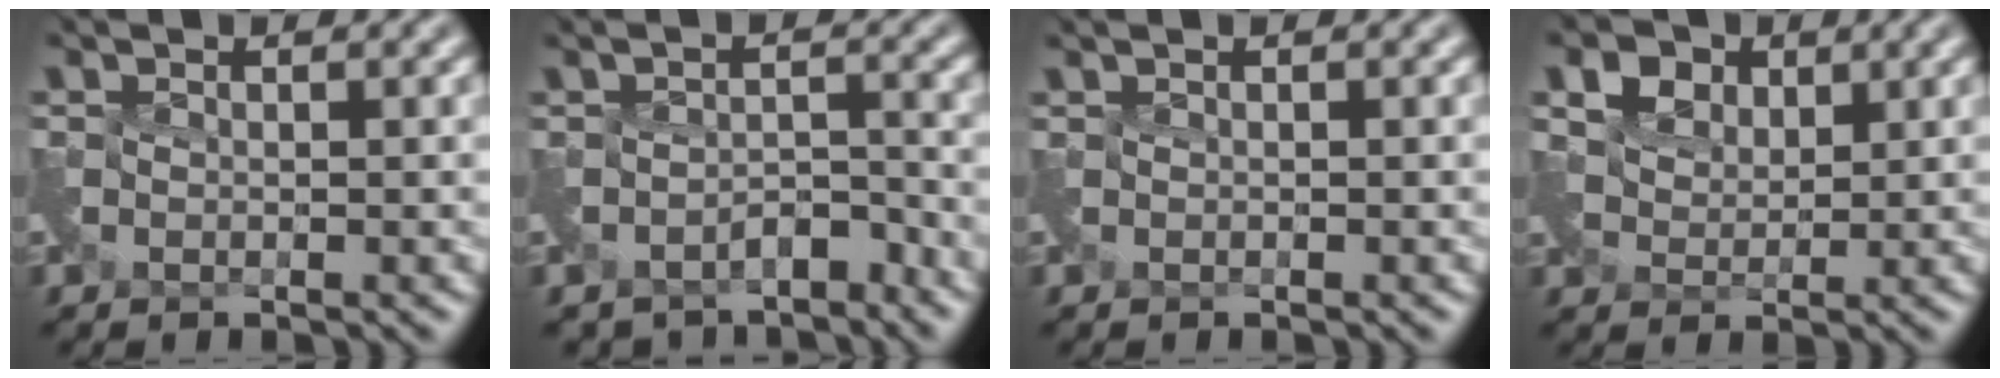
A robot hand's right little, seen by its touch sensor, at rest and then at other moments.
{"total": 3.6, "force": [-3.0, 1.4, 1.3], "torque": [-0.013, -0.014, -0.048]}
{"total": 0.0}
{"total": 6.0, "force": [3.9, 3.5, 2.8], "torque": [-0.069, 0.012, 0.060]}